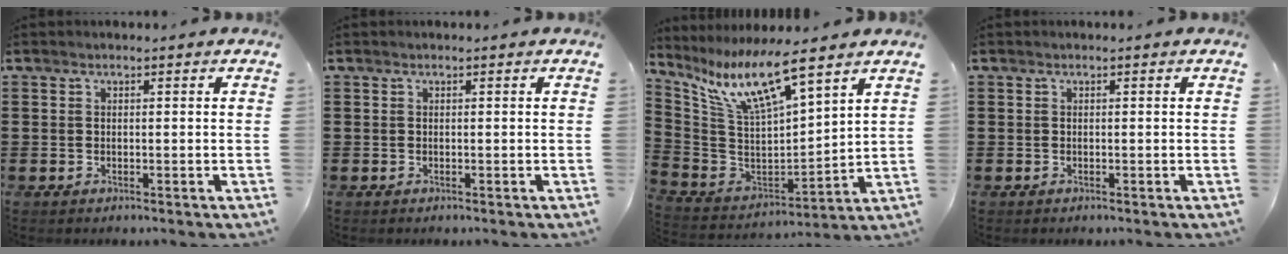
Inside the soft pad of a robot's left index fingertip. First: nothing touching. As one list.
[{"total": 0.0}, {"total": 11.8, "force": [7.9, 2.1, 8.5], "torque": [-0.188, -0.039, 0.136]}, {"total": 0.0}]